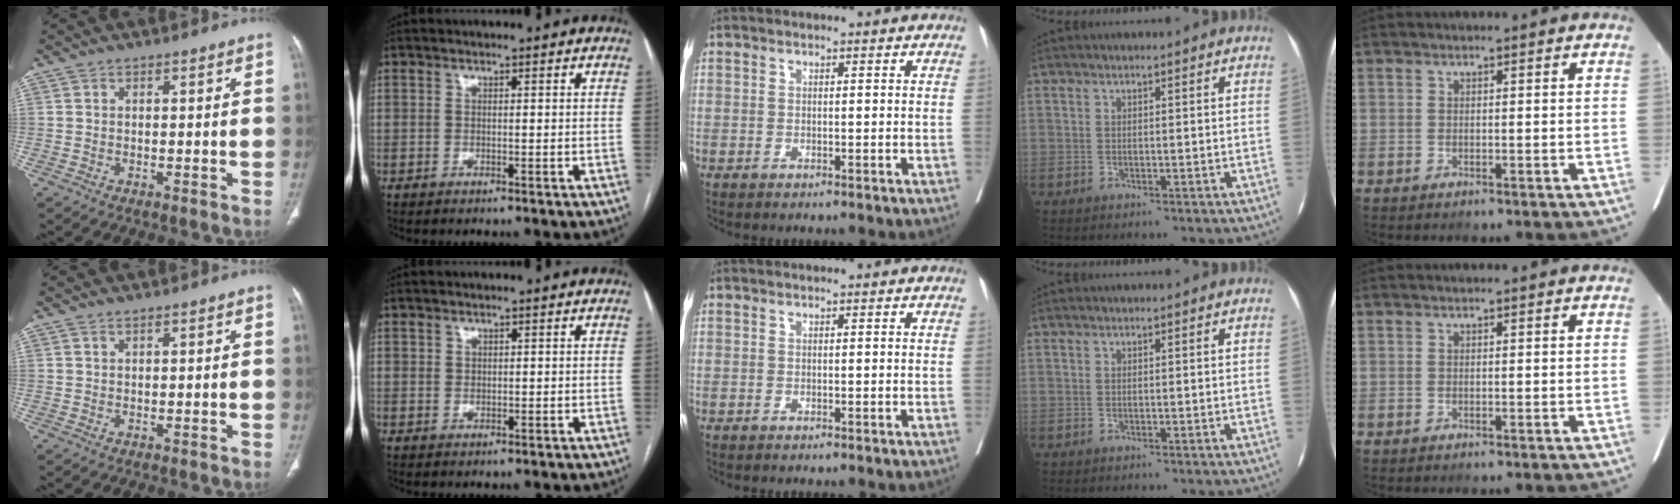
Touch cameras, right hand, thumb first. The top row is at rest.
{"thumb": {"total": 0.5, "force": [0.4, 0.2, 0.3], "torque": [-0.008, -0.001, 0.008]}, "index": {"total": 0.7, "force": [0.4, 0.6, 0.1], "torque": [0.006, -0.001, 0.004]}}